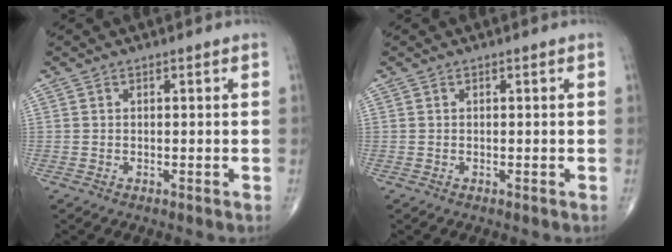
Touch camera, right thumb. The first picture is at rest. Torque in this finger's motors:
{"motor_torque": [-0.04, 0.01, -0.02, 0.00, 0.00]}